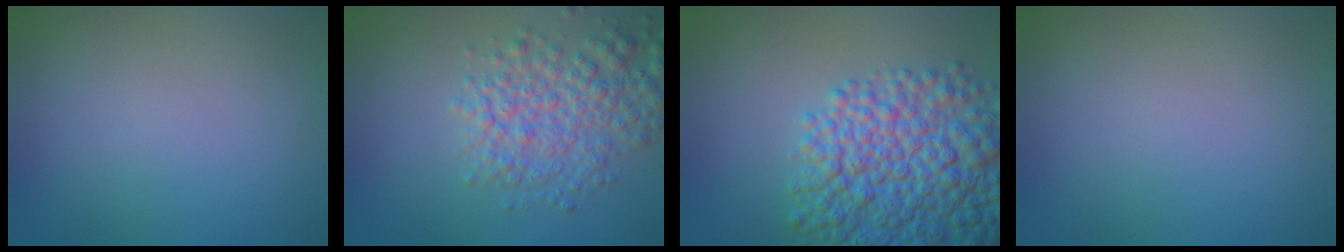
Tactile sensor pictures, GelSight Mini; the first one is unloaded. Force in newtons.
{"total": 5.4, "press": 5.4, "slide": 0.2}
{"total": 10.0, "press": 10.0, "slide": 0.3}
{"total": 0.0}